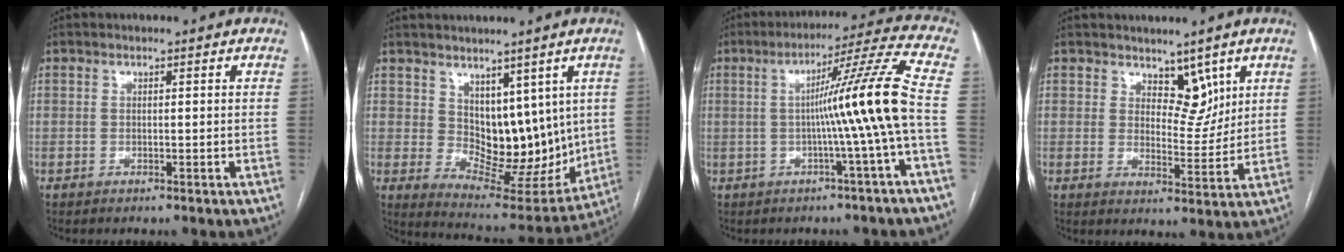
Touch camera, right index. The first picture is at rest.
{"total": 12.0, "force": [3.5, 7.2, 9.0], "torque": [-0.112, -0.006, 0.080]}
{"total": 11.9, "force": [-1.4, -3.0, 11.4], "torque": [-0.167, 0.008, -0.020]}
{"total": 5.3, "force": [3.6, 2.9, 2.6], "torque": [-0.027, -0.004, 0.061]}